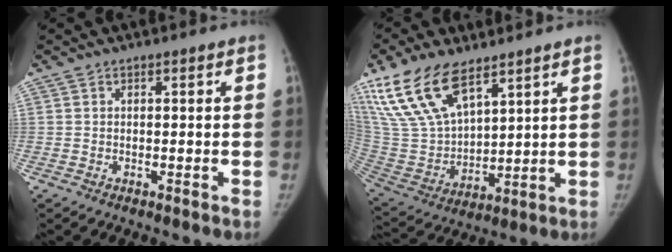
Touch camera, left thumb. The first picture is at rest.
{"total": 18.5, "force": [11.8, 8.6, 11.4], "torque": [-0.213, -0.046, 0.241]}